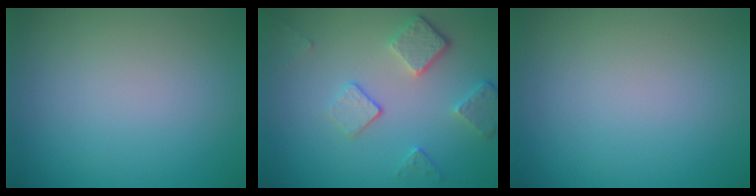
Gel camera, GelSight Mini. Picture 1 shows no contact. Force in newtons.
{"total": 3.9, "press": 2.9, "slide": 2.5}
{"total": 0.0}